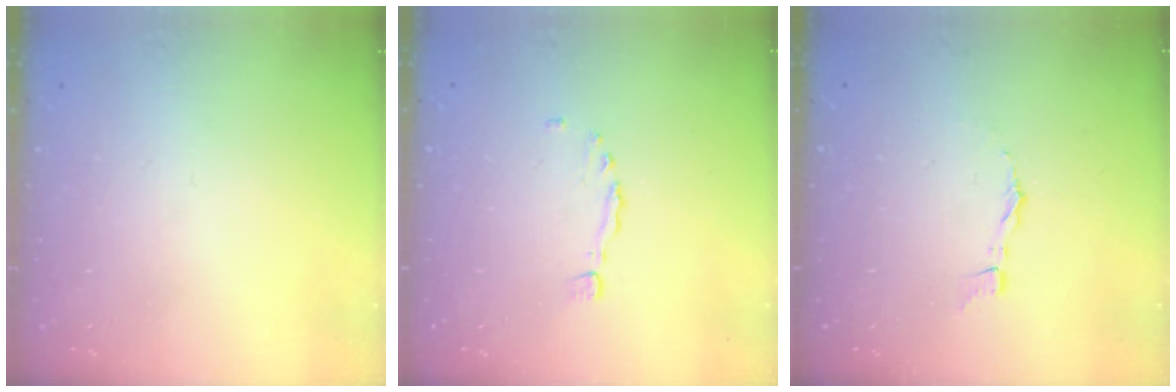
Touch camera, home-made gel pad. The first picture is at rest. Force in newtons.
{"total": 0.6, "press": 0.5, "slide": 0.3}
{"total": 1.4, "press": 1.4, "slide": 0.1}